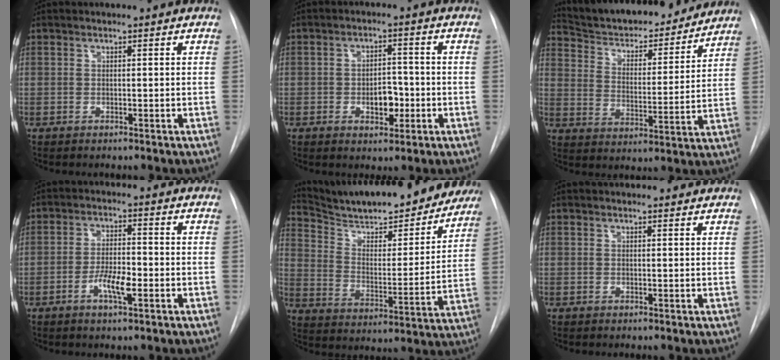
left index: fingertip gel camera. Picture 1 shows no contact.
{"total": 4.8, "force": [-1.3, 2.6, 3.7], "torque": [-0.052, 0.006, -0.015]}
{"total": 21.1, "force": [19.4, 4.7, 6.9], "torque": [-0.106, -0.004, 0.283]}
{"total": 5.0, "force": [-2.0, 1.2, 4.5], "torque": [-0.086, 0.000, -0.036]}
{"total": 25.6, "force": [22.9, 5.2, 10.3], "torque": [-0.165, -0.029, 0.319]}
{"total": 2.4, "force": [2.3, 0.7, 0.3], "torque": [-0.010, 0.010, 0.017]}